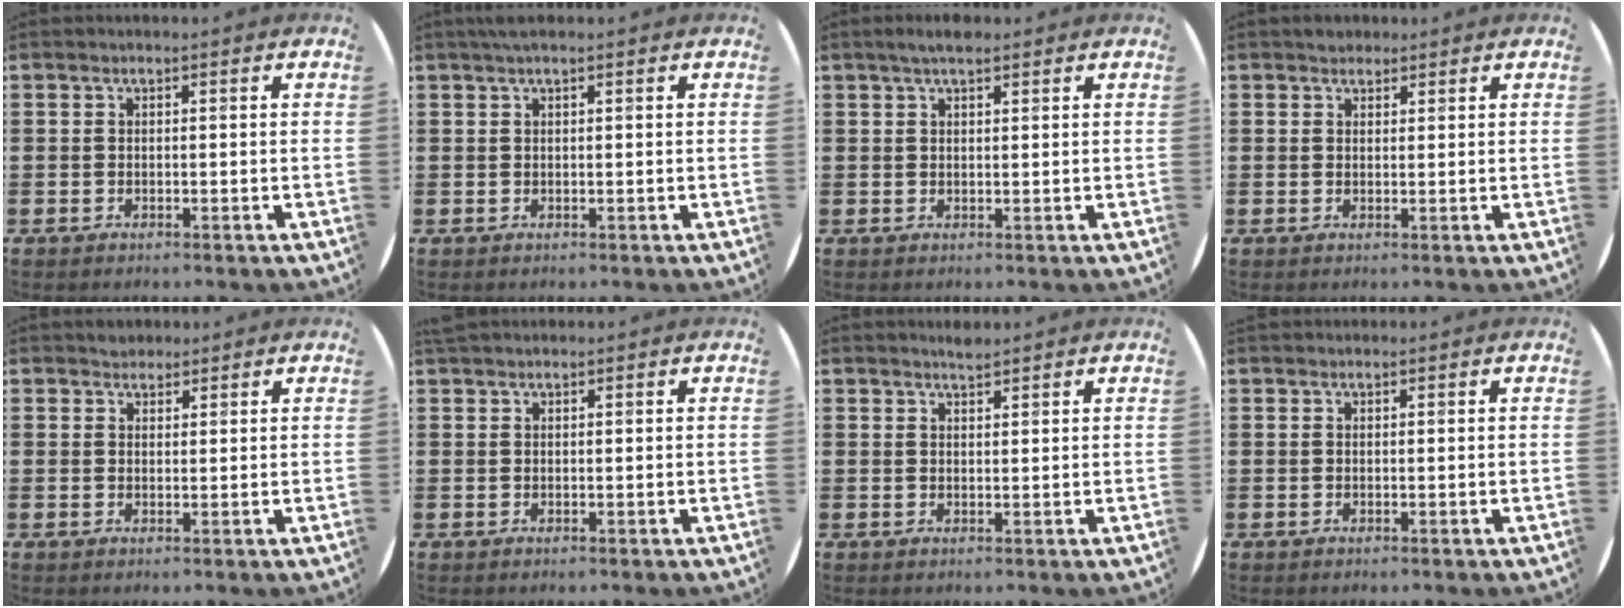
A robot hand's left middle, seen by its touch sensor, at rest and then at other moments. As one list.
[{"total": 0.9, "force": [0.6, 0.0, 0.7], "torque": [-0.014, 0.003, 0.011]}, {"total": 2.4, "force": [1.9, 0.7, 1.4], "torque": [-0.022, 0.002, 0.031]}, {"total": 1.5, "force": [1.4, 0.6, -0.1], "torque": [0.007, 0.000, 0.026]}, {"total": 1.7, "force": [1.6, 0.6, -0.2], "torque": [0.008, 0.000, 0.031]}, {"total": 0.7, "force": [0.7, 0.1, 0.0], "torque": [-0.002, 0.001, 0.014]}, {"total": 1.5, "force": [1.5, 0.0, 0.1], "torque": [-0.004, -0.001, 0.029]}, {"total": 0.0}]